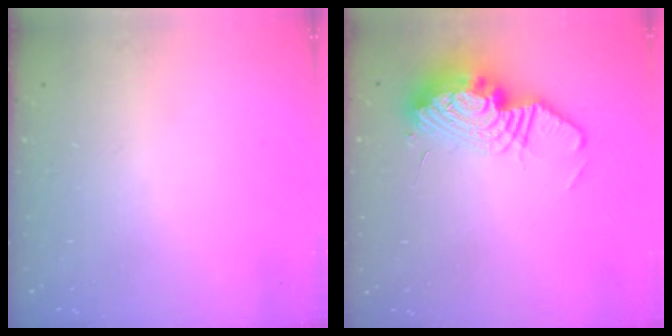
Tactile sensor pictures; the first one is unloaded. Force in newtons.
{"total": 17.0, "press": 15.4, "slide": 7.2}